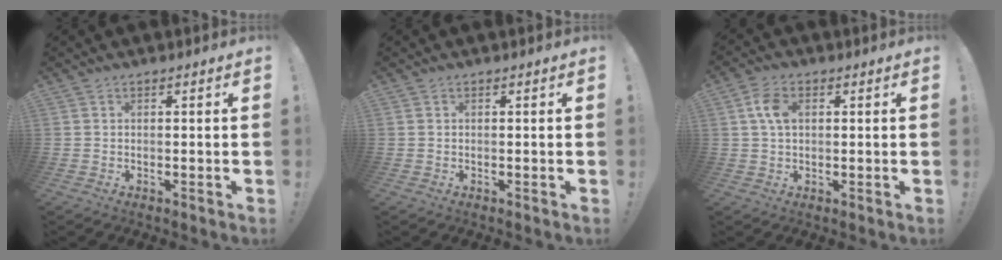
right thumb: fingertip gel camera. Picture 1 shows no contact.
{"total": 0.0}
{"total": 7.0, "force": [1.8, 4.6, 5.0], "torque": [-0.087, 0.003, 0.033]}